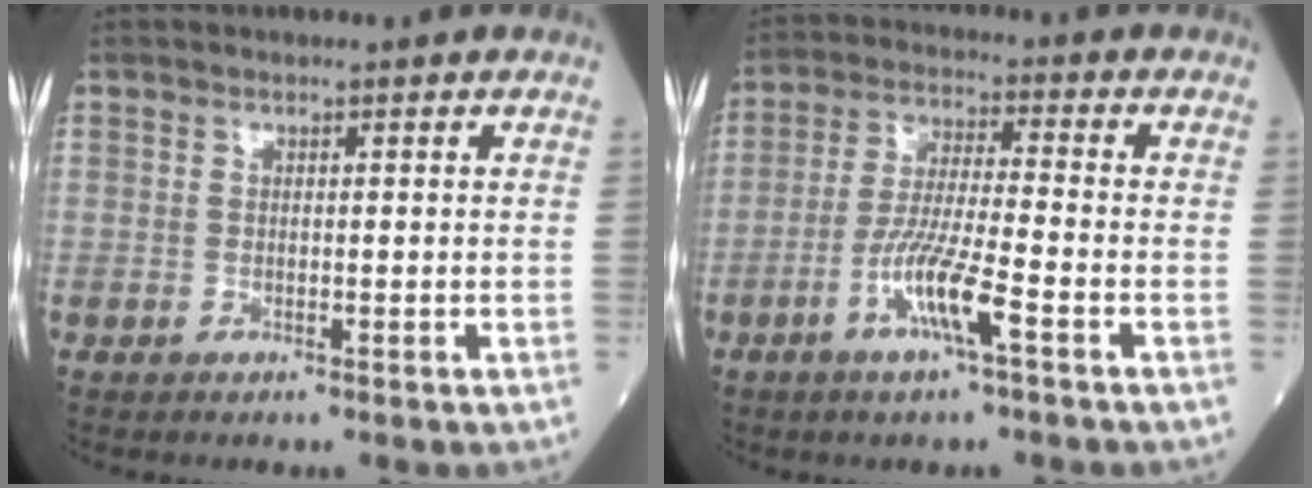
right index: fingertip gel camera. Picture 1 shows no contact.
{"total": 8.7, "force": [-3.9, 0.3, 7.8], "torque": [-0.157, -0.006, -0.076]}